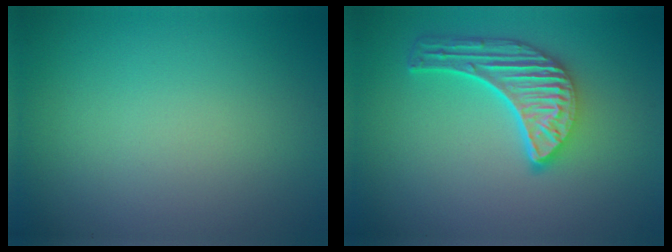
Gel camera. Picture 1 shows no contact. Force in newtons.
{"total": 5.2, "press": 4.0, "slide": 3.3}